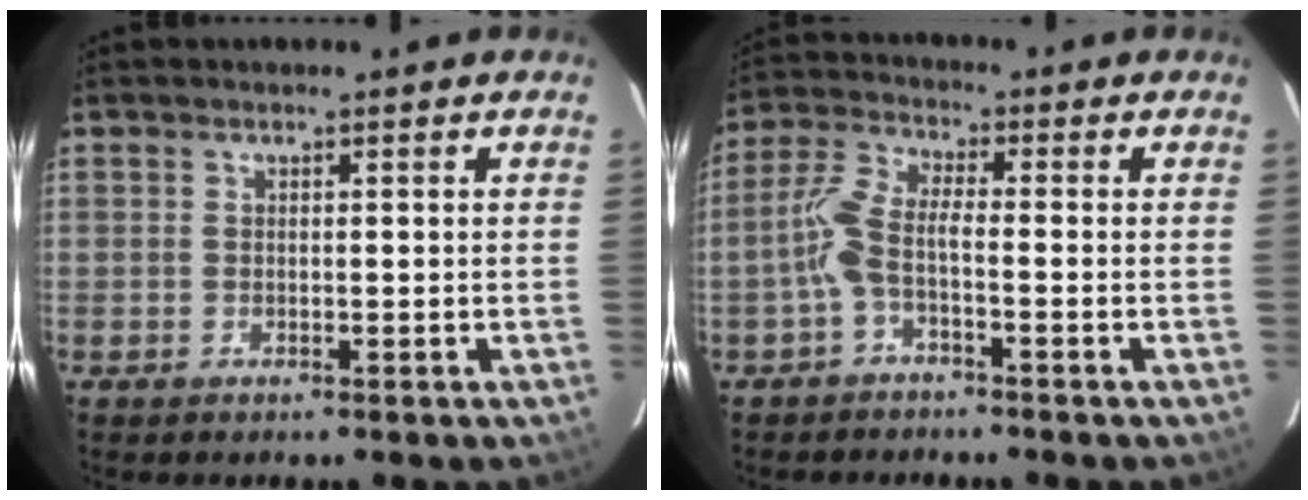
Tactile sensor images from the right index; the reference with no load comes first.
{"total": 5.2, "force": [-2.1, 1.1, 4.7], "torque": [-0.111, 0.014, -0.044]}